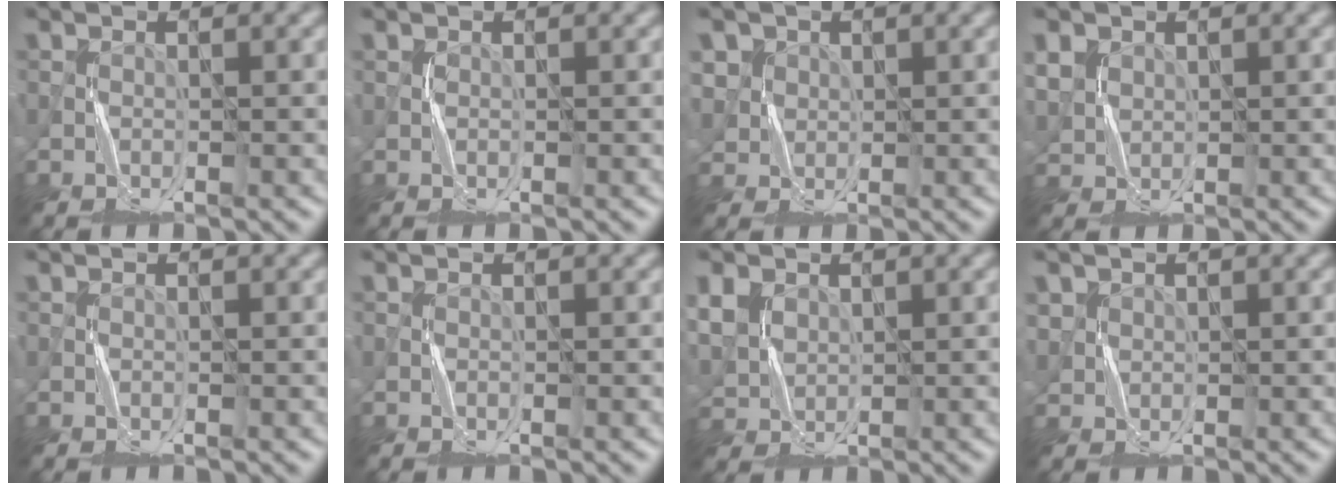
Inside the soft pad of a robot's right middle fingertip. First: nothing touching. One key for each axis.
{"total": 0.0}
{"total": 2.6, "fx": 1.2, "fy": 2.3, "fz": 0.4, "tx": -0.027, "ty": -0.002, "tz": 0.036}
{"total": 2.6, "fx": 1.2, "fy": 2.1, "fz": 1.0, "tx": -0.037, "ty": 0.003, "tz": 0.024}
{"total": 0.0}
{"total": 0.0}
{"total": 4.1, "fx": 1.6, "fy": 3.1, "fz": 2.2, "tx": -0.065, "ty": 0.003, "tz": 0.035}
{"total": 1.4, "fx": 0.7, "fy": 1.2, "fz": 0.0, "tx": -0.010, "ty": 0.002, "tz": 0.017}